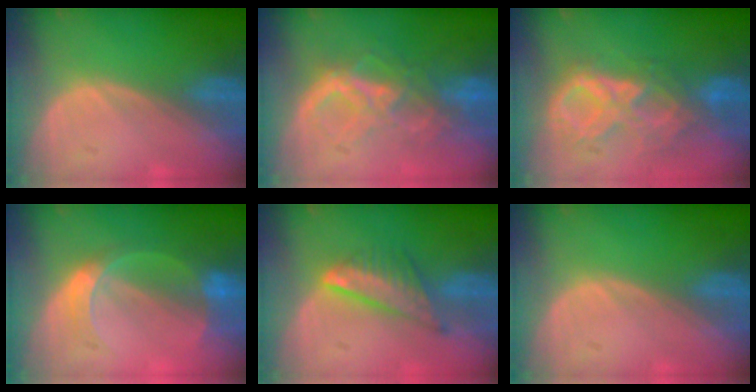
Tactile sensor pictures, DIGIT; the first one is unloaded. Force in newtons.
{"total": 8.3, "press": 7.7, "slide": 3.2}
{"total": 9.6, "press": 8.2, "slide": 5.0}
{"total": 6.4, "press": 5.7, "slide": 2.9}
{"total": 7.5, "press": 6.4, "slide": 3.9}
{"total": 0.0}